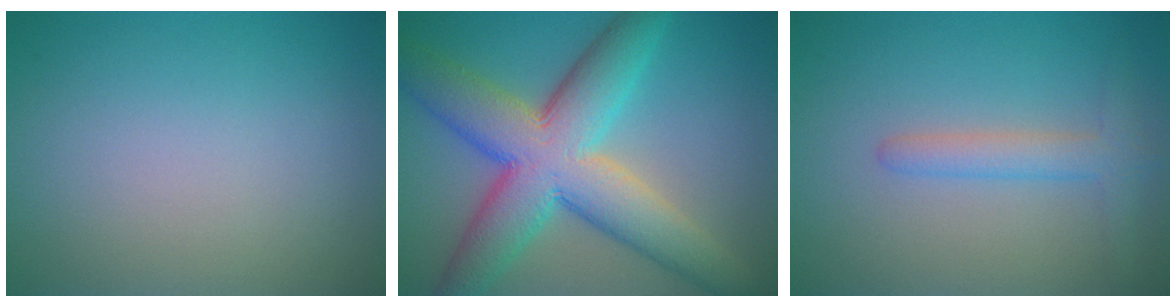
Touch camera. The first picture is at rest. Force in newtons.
{"total": 11.1, "press": 11.1, "slide": 0.4}
{"total": 2.6, "press": 2.6, "slide": 0.2}